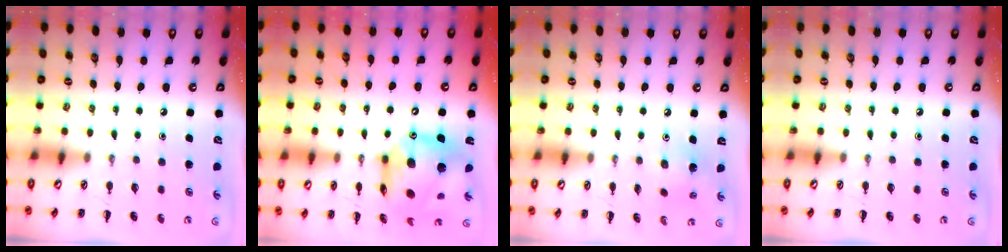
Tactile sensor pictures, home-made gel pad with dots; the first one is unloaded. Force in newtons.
{"total": 16.8, "press": 15.9, "slide": 5.3}
{"total": 3.5, "press": 3.5, "slide": 0.6}
{"total": 0.0}